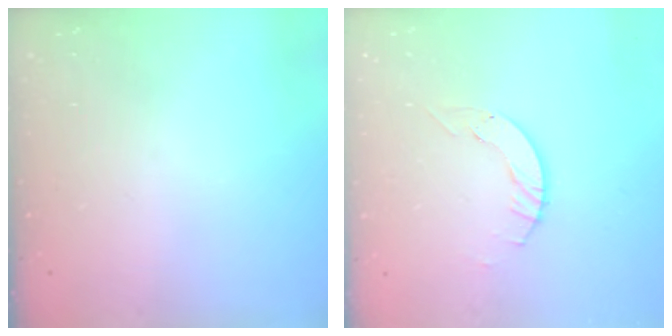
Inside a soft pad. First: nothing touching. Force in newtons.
{"total": 3.9, "press": 3.9, "slide": 0.4}